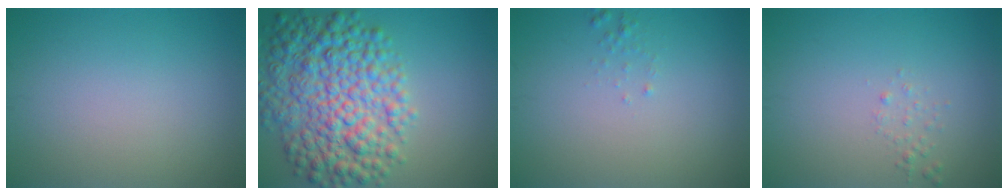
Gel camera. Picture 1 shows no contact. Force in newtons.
{"total": 9.5, "press": 9.5, "slide": 0.1}
{"total": 0.6, "press": 0.6, "slide": 0.1}
{"total": 0.8, "press": 0.8, "slide": 0.1}